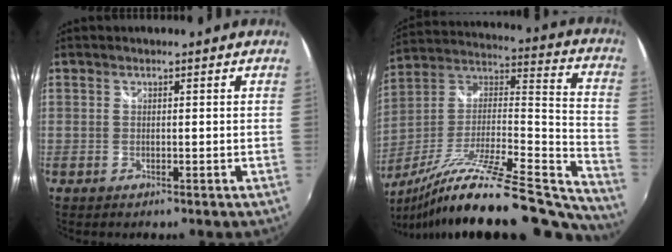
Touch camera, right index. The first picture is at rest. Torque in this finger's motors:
{"motor_torque": [1.07, -1.07, 0.53, 0.17]}